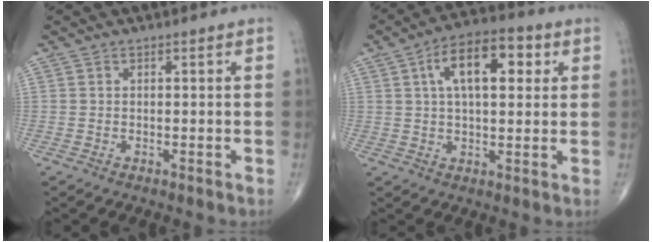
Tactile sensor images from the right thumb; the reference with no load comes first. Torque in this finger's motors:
{"motor_torque": [0.00, 0.49, 0.72, 0.04, 0.28]}